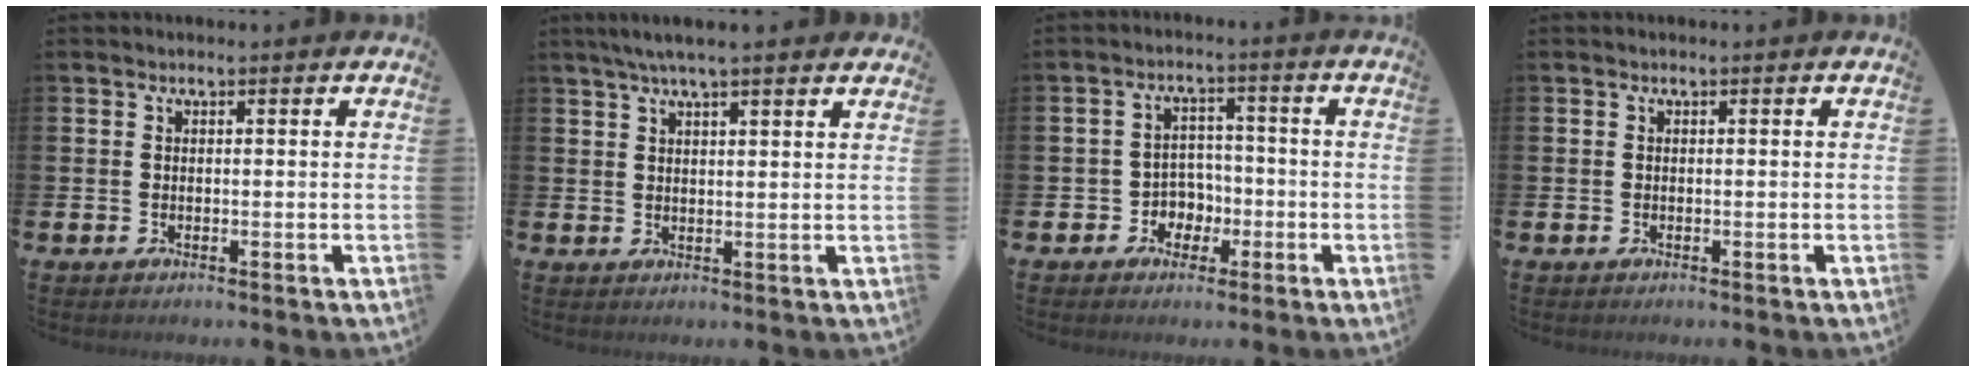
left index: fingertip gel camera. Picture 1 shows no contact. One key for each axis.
{"total": 4.5, "fx": 3.8, "fy": 0.2, "fz": 2.3, "tx": -0.052, "ty": -0.003, "tz": 0.068}
{"total": 3.7, "fx": -1.4, "fy": 3.4, "fz": 0.6, "tx": -0.031, "ty": 0.005, "tz": -0.034}
{"total": 0.0}